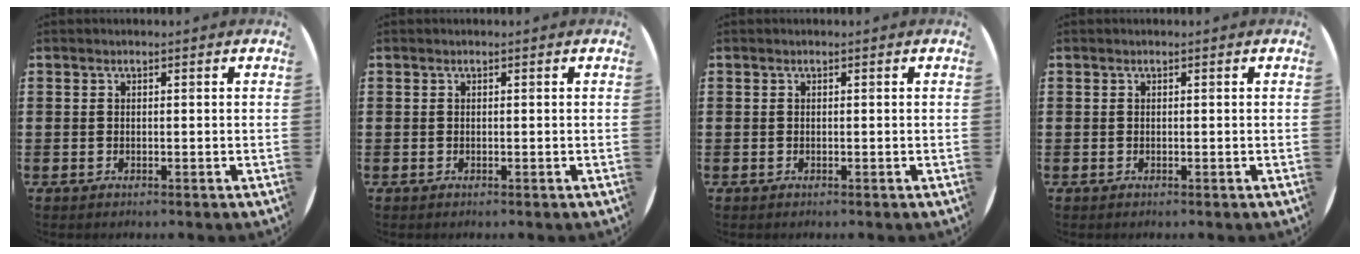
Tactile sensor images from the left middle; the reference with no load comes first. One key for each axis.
{"total": 0.0}
{"total": 0.0}
{"total": 0.0}